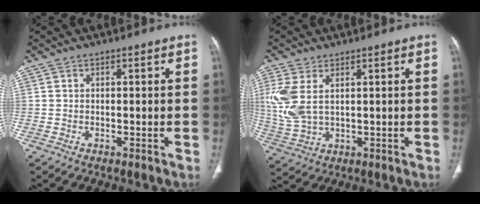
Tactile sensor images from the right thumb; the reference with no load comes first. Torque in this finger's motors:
{"motor_torque": [-0.11, 0.35, 0.46, 0.84, 0.14]}